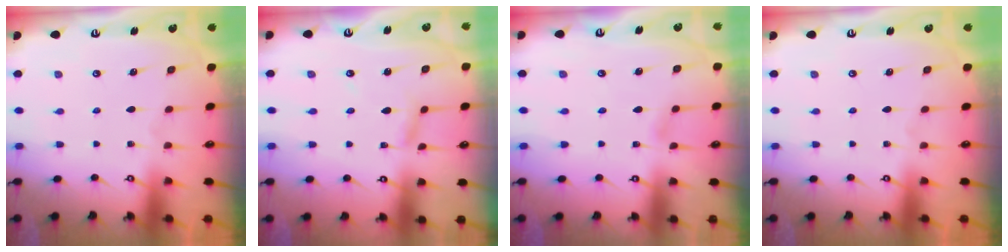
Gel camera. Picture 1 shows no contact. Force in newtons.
{"total": 3.4, "press": 3.4, "slide": 0.3}
{"total": 4.2, "press": 4.2, "slide": 0.5}
{"total": 0.0}